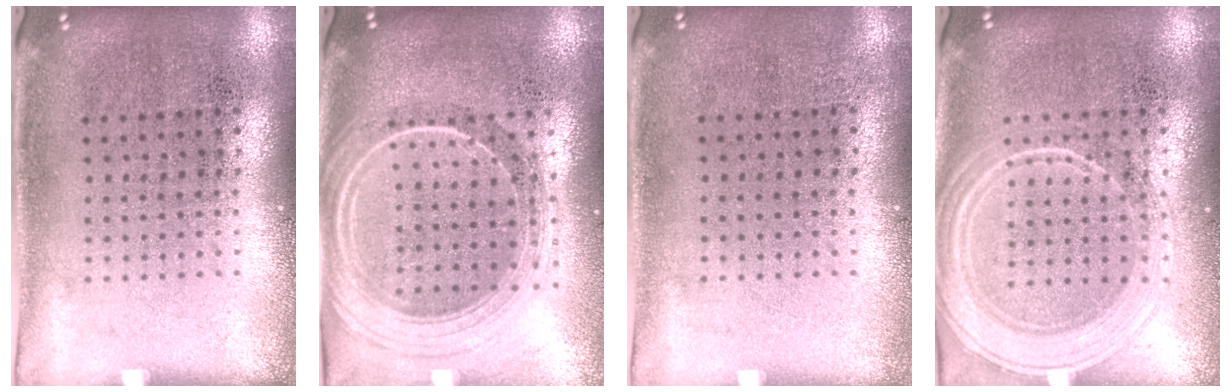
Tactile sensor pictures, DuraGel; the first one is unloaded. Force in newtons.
{"total": 2.3, "press": 2.0, "slide": 1.2}
{"total": 0.0}
{"total": 2.0, "press": 2.0, "slide": 0.3}